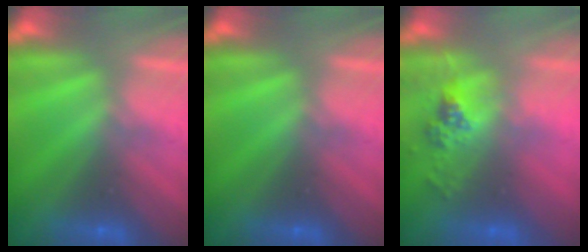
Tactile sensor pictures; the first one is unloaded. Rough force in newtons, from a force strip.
{"total": 0.0}
{"total": 2.5}